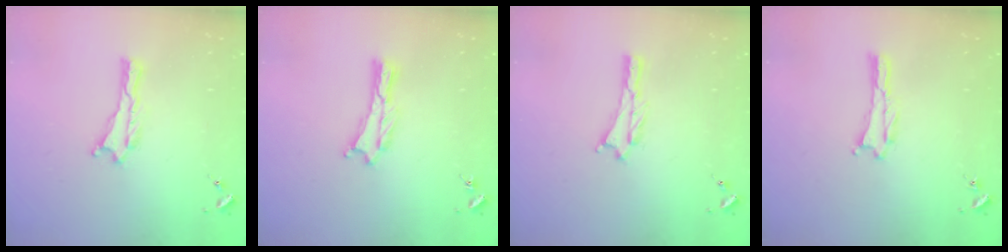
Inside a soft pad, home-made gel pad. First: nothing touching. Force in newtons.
{"total": 0.0}
{"total": 0.9, "press": 0.9, "slide": 0.2}
{"total": 0.0}